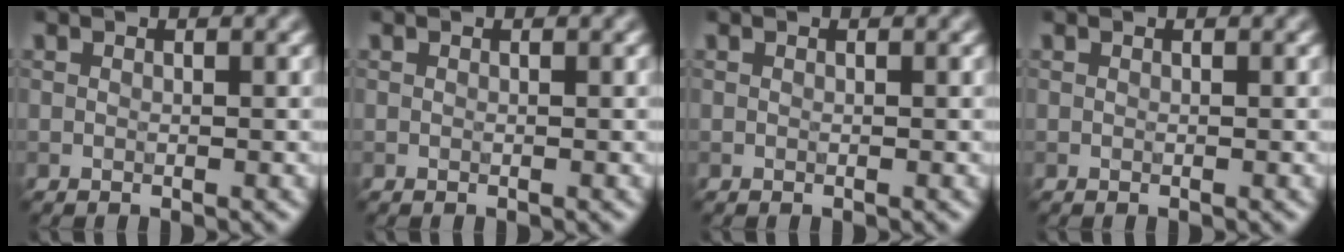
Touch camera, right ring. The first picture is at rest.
{"total": 0.0}
{"total": 0.0}
{"total": 0.0}